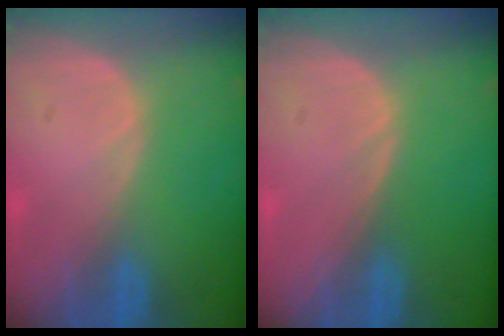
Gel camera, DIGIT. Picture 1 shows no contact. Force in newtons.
{"total": 0.0}